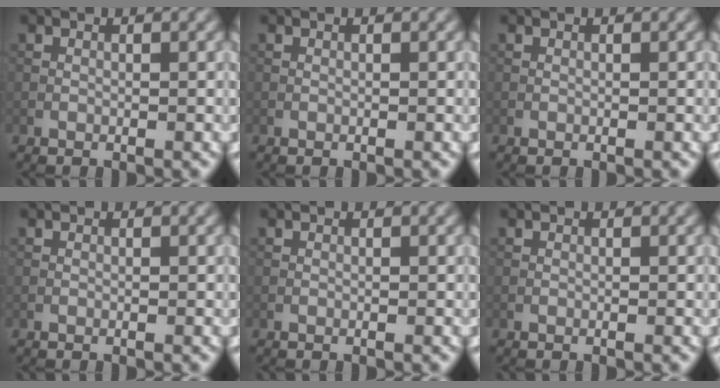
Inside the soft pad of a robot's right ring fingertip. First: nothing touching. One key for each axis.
{"total": 0.0}
{"total": 0.0}
{"total": 0.0}
{"total": 0.0}
{"total": 0.0}